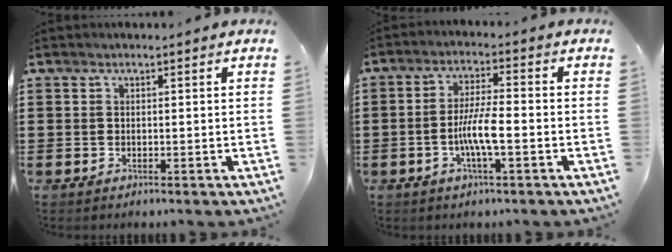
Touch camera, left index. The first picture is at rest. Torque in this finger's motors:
{"motor_torque": [0.50, 0.23, 0.25, 0.11]}